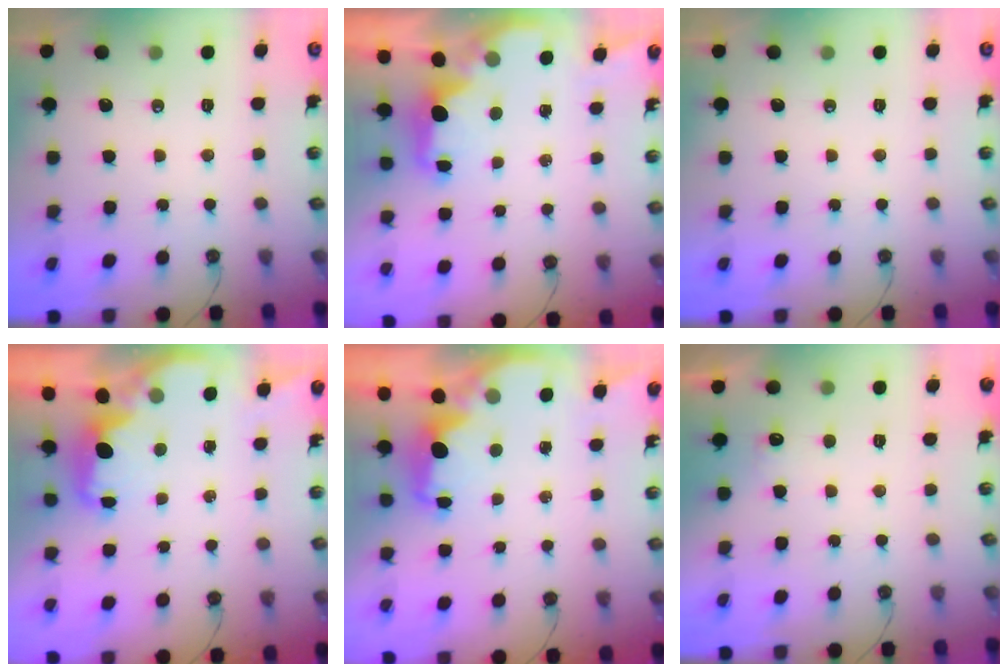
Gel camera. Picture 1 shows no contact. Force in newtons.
{"total": 2.0, "press": 1.9, "slide": 0.7}
{"total": 0.0}
{"total": 1.6, "press": 1.5, "slide": 0.7}
{"total": 2.9, "press": 2.8, "slide": 0.9}
{"total": 6.2, "press": 6.1, "slide": 1.2}